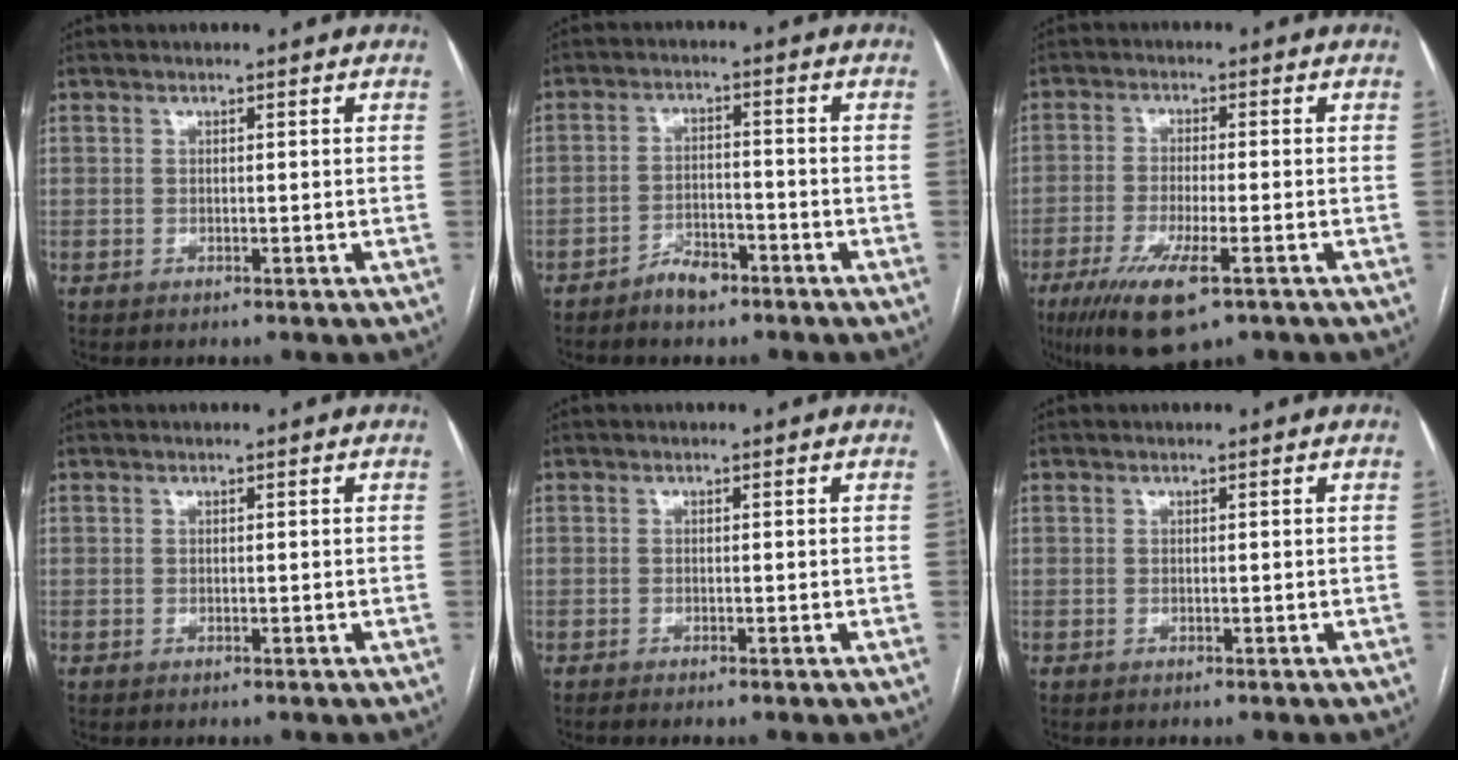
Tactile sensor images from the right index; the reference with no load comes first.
{"total": 4.3, "force": [-3.3, 1.8, 2.2], "torque": [-0.035, 0.005, -0.053]}
{"total": 10.1, "force": [-5.5, 1.9, 8.2], "torque": [-0.153, -0.026, -0.091]}
{"total": 0.0}
{"total": 0.8, "force": [-0.6, -0.2, 0.5], "torque": [-0.009, 0.001, -0.012]}
{"total": 0.0}